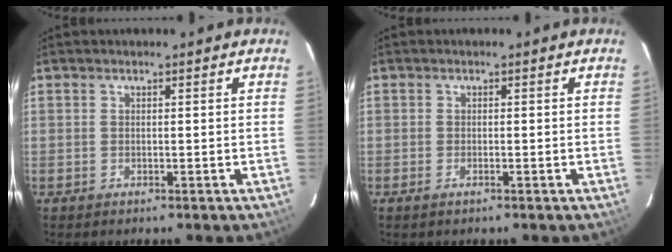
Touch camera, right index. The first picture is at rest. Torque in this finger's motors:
{"motor_torque": [0.12, 0.07, -0.01, 0.00]}